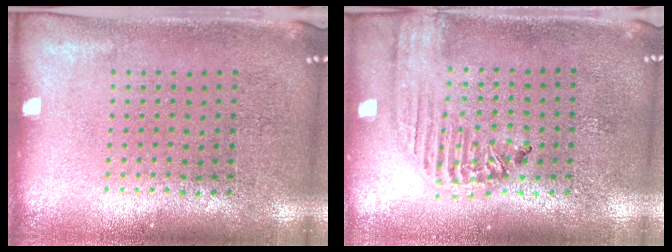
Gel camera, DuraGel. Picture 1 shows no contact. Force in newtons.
{"total": 1.9, "press": 1.7, "slide": 0.8}